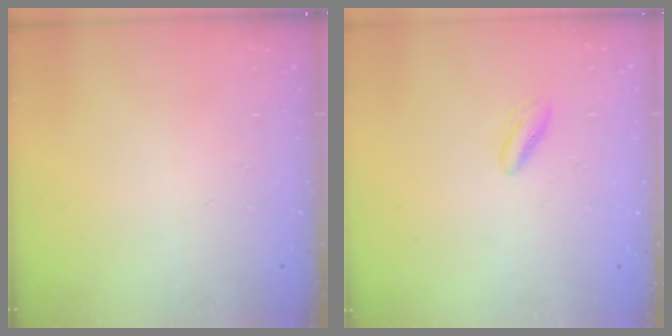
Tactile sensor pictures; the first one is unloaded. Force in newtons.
{"total": 4.1, "press": 4.0, "slide": 1.1}